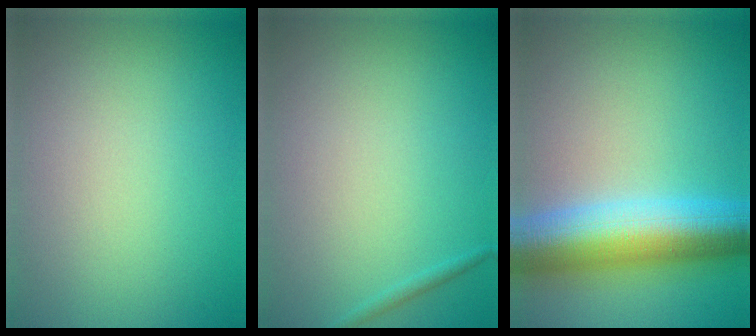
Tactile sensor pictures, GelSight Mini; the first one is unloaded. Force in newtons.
{"total": 0.6, "press": 0.6, "slide": 0.1}
{"total": 10.1, "press": 10.1, "slide": 0.1}